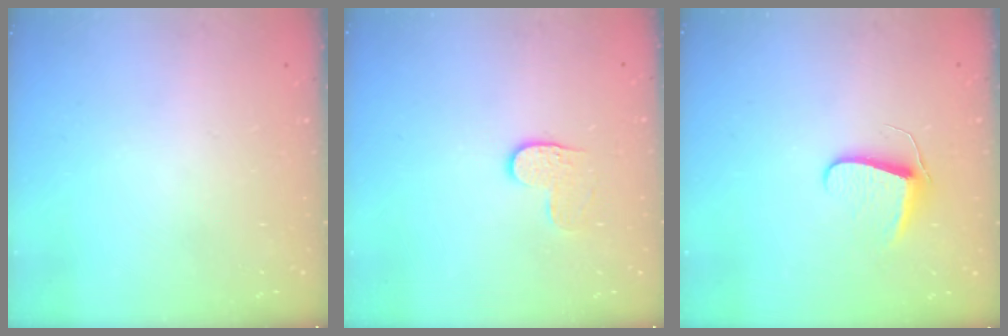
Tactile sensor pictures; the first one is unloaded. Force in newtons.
{"total": 4.7, "press": 4.7, "slide": 0.4}
{"total": 7.3, "press": 7.2, "slide": 0.6}